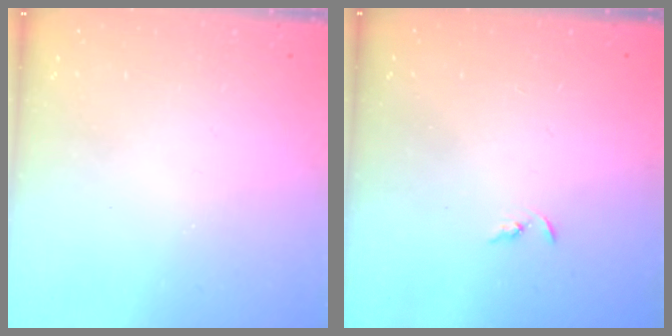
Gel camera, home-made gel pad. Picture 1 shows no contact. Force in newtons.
{"total": 2.4, "press": 2.3, "slide": 0.2}